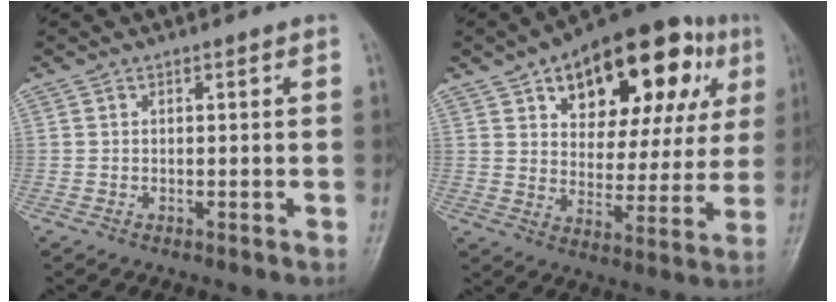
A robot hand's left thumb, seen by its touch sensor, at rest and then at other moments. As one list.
[{"total": 24.8, "force": [11.0, 13.2, 17.9], "torque": [-0.208, 0.008, 0.160]}]